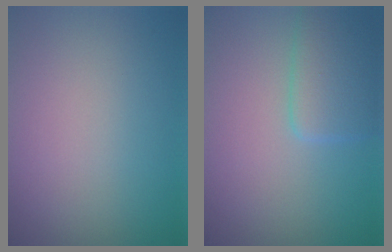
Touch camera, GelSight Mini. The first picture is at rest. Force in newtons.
{"total": 3.3, "press": 3.3, "slide": 0.1}